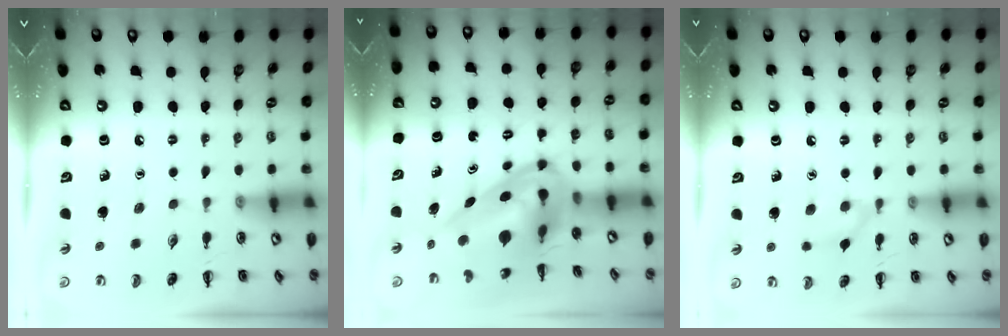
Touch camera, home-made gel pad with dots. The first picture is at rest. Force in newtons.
{"total": 7.5, "press": 7.1, "slide": 2.4}
{"total": 6.0, "press": 5.6, "slide": 2.2}